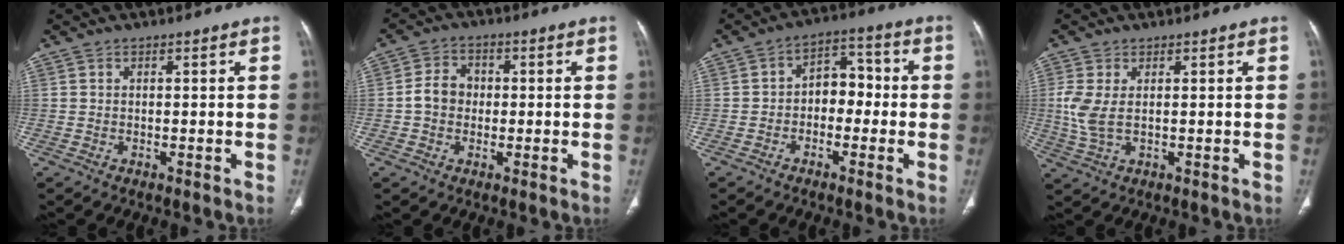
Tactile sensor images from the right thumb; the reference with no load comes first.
{"total": 5.2, "force": [-0.3, 4.4, 2.7], "torque": [-0.036, 0.015, -0.013]}
{"total": 7.0, "force": [-1.1, 5.1, 4.7], "torque": [-0.034, 0.036, -0.032]}
{"total": 4.8, "force": [0.5, 2.3, 4.2], "torque": [-0.108, -0.003, 0.016]}